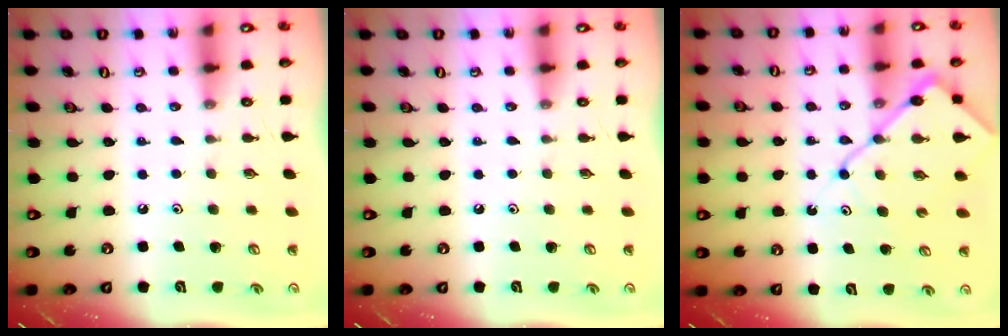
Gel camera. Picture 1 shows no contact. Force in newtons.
{"total": 0.0}
{"total": 11.6, "press": 11.5, "slide": 1.4}